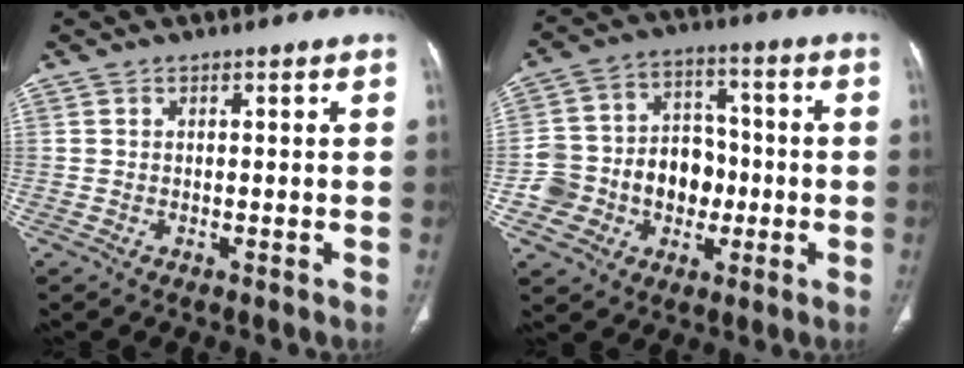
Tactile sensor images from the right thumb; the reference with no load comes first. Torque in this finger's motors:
{"motor_torque": [1.41, 1.12, 0.90, -0.36, 0.08]}